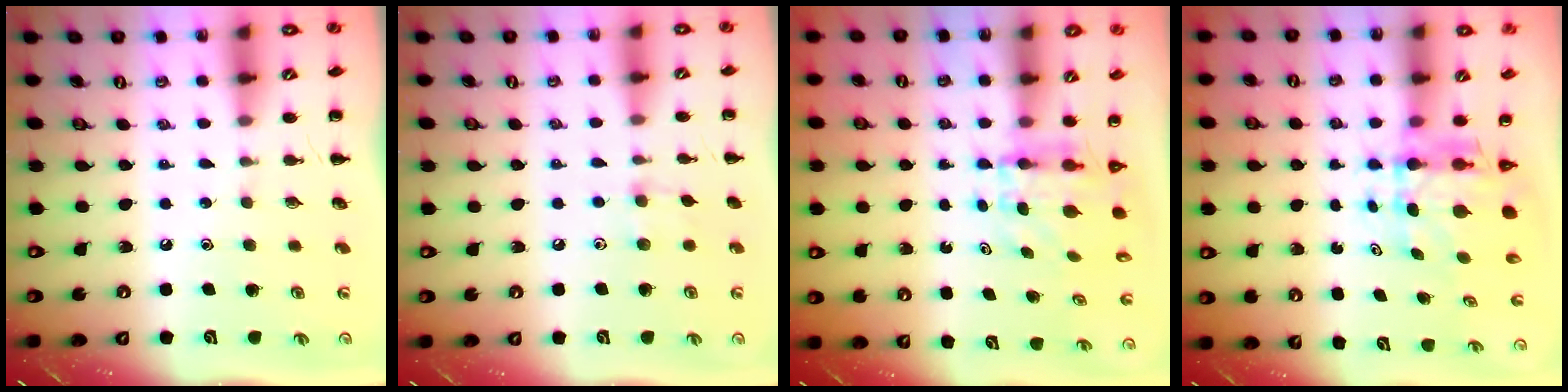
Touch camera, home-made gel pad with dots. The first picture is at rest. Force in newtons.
{"total": 3.6, "press": 3.4, "slide": 1.3}
{"total": 4.5, "press": 4.4, "slide": 0.6}
{"total": 5.8, "press": 5.6, "slide": 1.6}